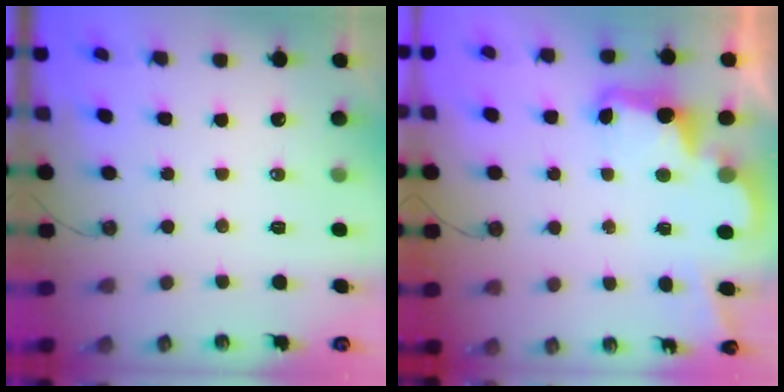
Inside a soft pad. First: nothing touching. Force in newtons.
{"total": 3.7, "press": 3.7, "slide": 0.7}